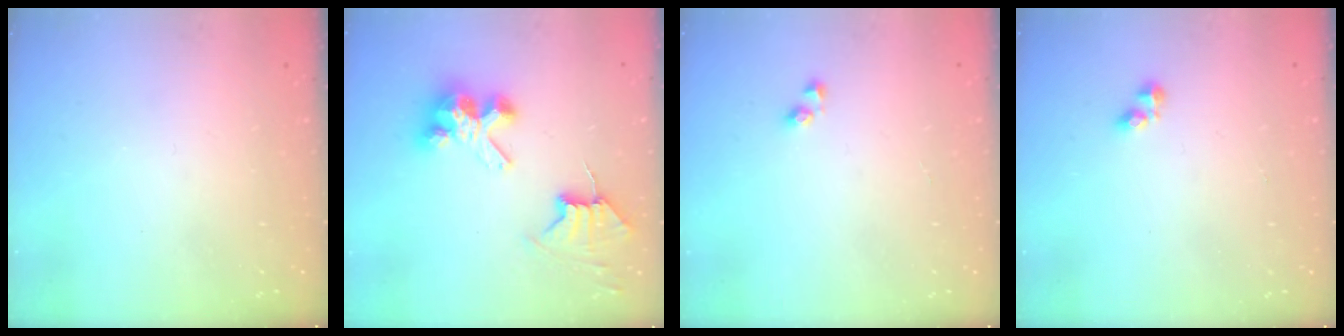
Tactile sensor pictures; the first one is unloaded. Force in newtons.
{"total": 11.9, "press": 11.9, "slide": 0.9}
{"total": 2.8, "press": 2.8, "slide": 0.3}
{"total": 2.5, "press": 2.5, "slide": 0.4}